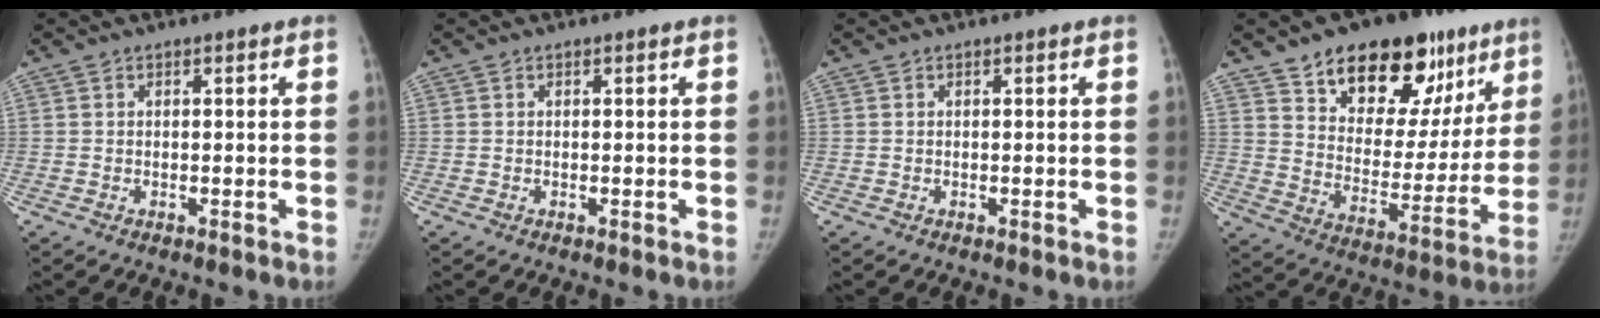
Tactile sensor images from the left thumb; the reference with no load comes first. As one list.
[{"total": 0.0}, {"total": 0.0}, {"total": 24.4, "force": [14.7, 13.6, 13.9], "torque": [-0.149, -0.042, 0.226]}]